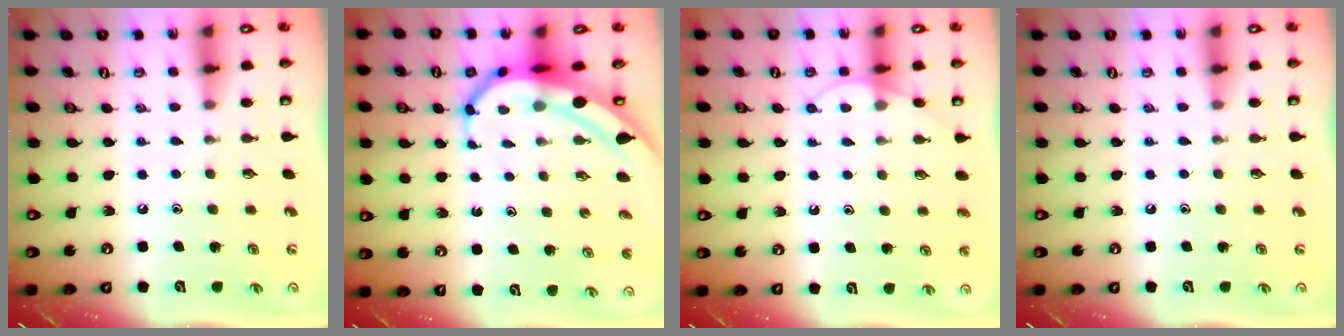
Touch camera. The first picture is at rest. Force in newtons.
{"total": 7.1, "press": 7.1, "slide": 0.8}
{"total": 5.2, "press": 5.2, "slide": 0.5}
{"total": 0.0}